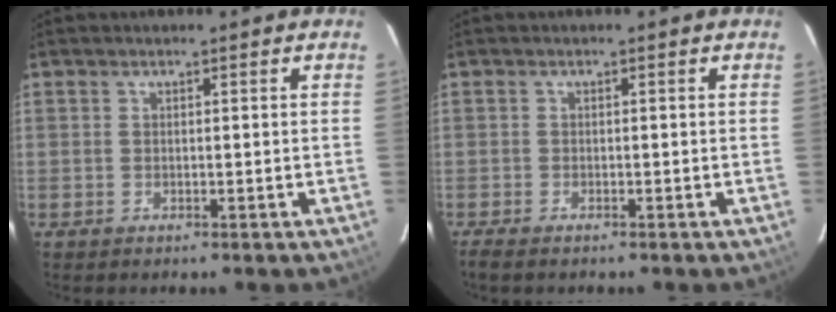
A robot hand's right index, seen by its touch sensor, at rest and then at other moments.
{"total": 2.3, "force": [-2.0, 0.6, 1.1], "torque": [-0.031, -0.009, -0.035]}